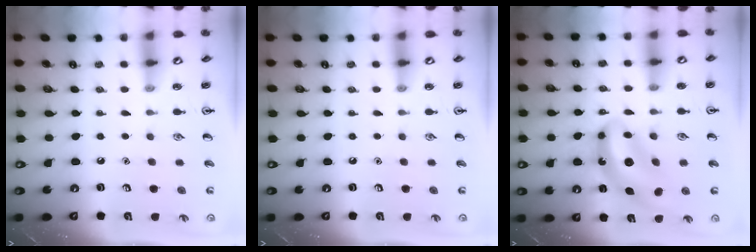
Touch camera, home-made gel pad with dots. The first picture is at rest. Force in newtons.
{"total": 0.0}
{"total": 10.5, "press": 9.9, "slide": 3.5}